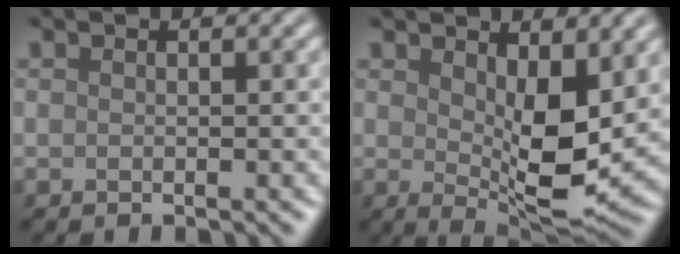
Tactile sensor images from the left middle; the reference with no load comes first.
{"total": 7.0, "force": [1.1, 2.7, 6.4], "torque": [-0.110, -0.011, 0.032]}